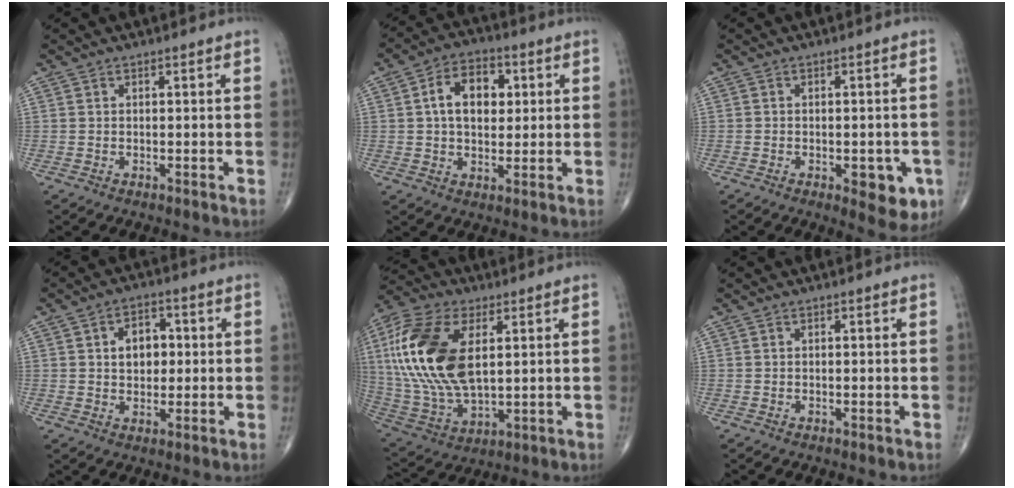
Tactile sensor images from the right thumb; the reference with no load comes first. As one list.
[{"total": 10.3, "force": [2.0, 6.8, 7.5], "torque": [-0.098, 0.009, 0.029]}, {"total": 6.9, "force": [-2.5, 3.2, 5.6], "torque": [-0.046, 0.001, -0.026]}, {"total": 6.8, "force": [1.1, 4.7, 4.7], "torque": [-0.046, 0.006, 0.014]}, {"total": 22.7, "force": [4.7, 12.1, 18.5], "torque": [-0.395, -0.014, 0.087]}, {"total": 0.0}]